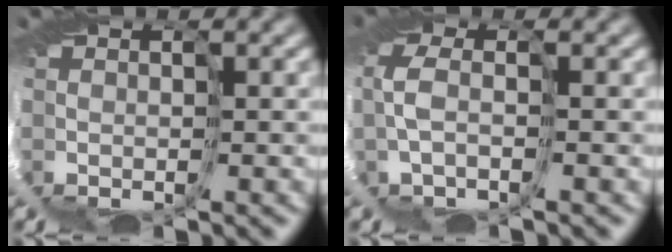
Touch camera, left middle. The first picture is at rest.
{"total": 1.5, "force": [0.2, 0.2, 1.5], "torque": [-0.074, 0.004, -0.011]}